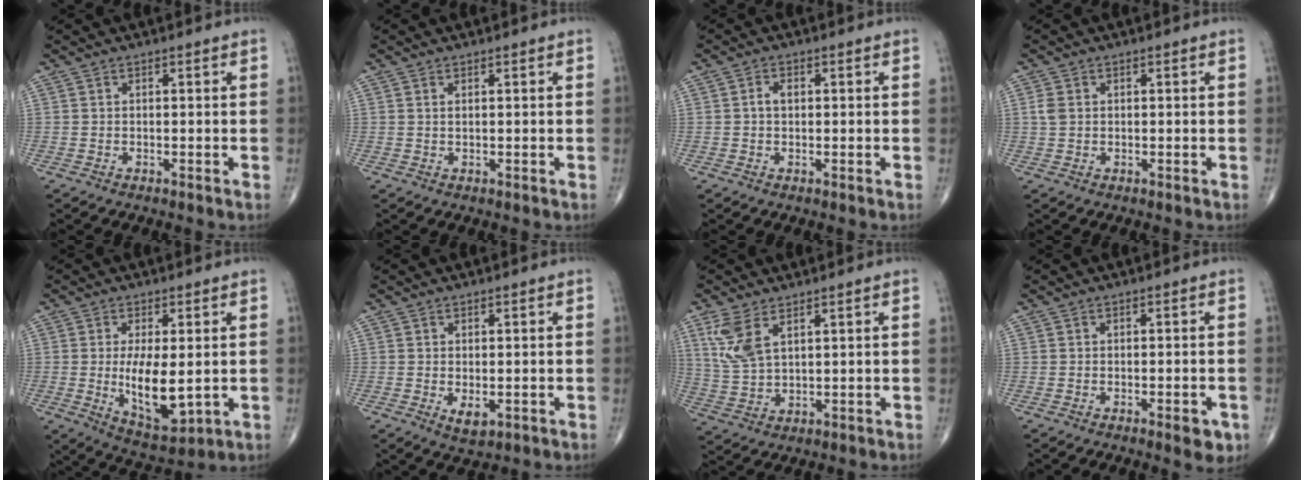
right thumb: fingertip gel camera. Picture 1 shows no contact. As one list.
[{"total": 0.6, "force": [0.3, 0.2, 0.5], "torque": [-0.013, 0.002, 0.007]}, {"total": 2.0, "force": [0.2, 1.3, 1.5], "torque": [-0.024, 0.007, 0.001]}, {"total": 2.1, "force": [0.4, 1.6, 1.3], "torque": [-0.031, 0.002, 0.008]}, {"total": 11.1, "force": [-0.5, 4.6, 10.1], "torque": [-0.162, -0.025, 0.008]}, {"total": 2.9, "force": [-0.6, 1.6, 2.4], "torque": [-0.035, -0.007, -0.001]}, {"total": 7.2, "force": [3.7, 3.3, 5.3], "torque": [-0.118, -0.009, 0.086]}, {"total": 3.5, "force": [-1.6, 1.2, 2.9], "torque": [-0.027, 0.003, -0.016]}]